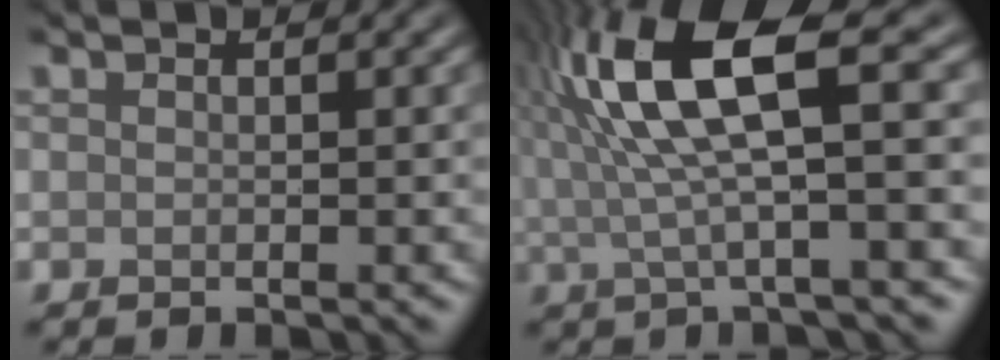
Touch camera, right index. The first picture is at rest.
{"total": 9.6, "force": [2.2, 2.1, 9.1], "torque": [-0.178, 0.015, 0.042]}